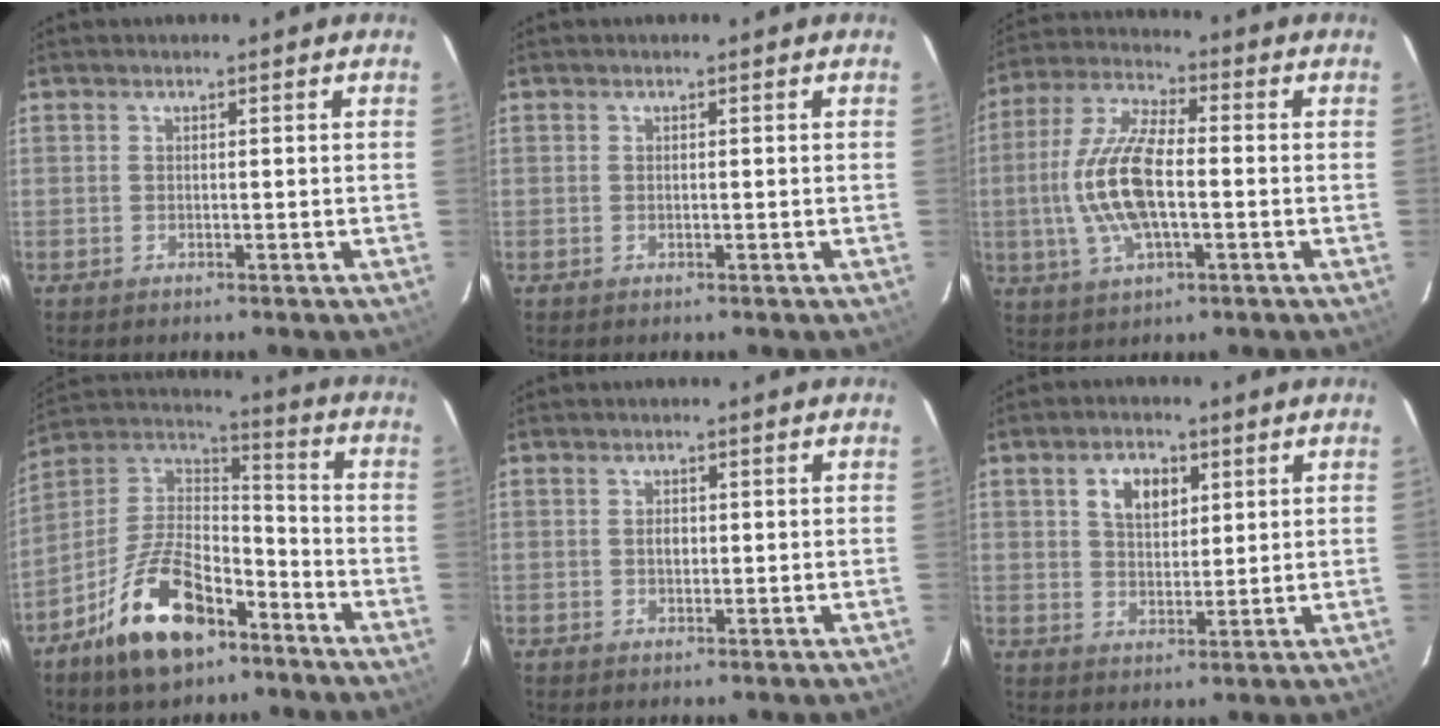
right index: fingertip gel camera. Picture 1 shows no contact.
{"total": 0.0}
{"total": 13.9, "force": [-1.6, 5.6, 12.7], "torque": [-0.267, 0.005, -0.031]}
{"total": 18.0, "force": [-10.5, 9.0, 11.6], "torque": [-0.235, 0.014, -0.181]}
{"total": 1.4, "force": [0.1, 1.1, 0.9], "torque": [-0.015, 0.004, 0.001]}
{"total": 6.3, "force": [2.6, 3.9, 4.2], "torque": [-0.070, 0.014, 0.048]}